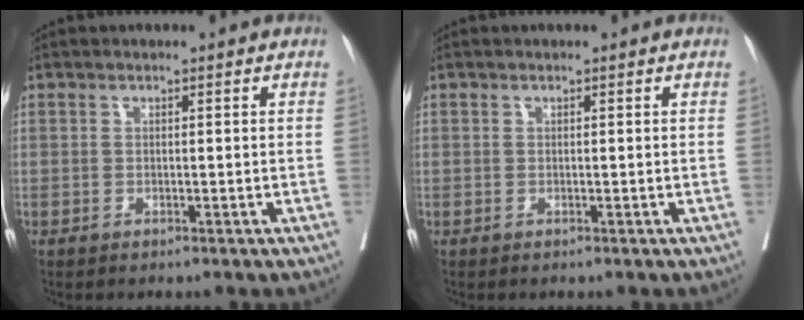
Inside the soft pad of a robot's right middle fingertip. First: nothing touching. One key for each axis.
{"total": 0.0}